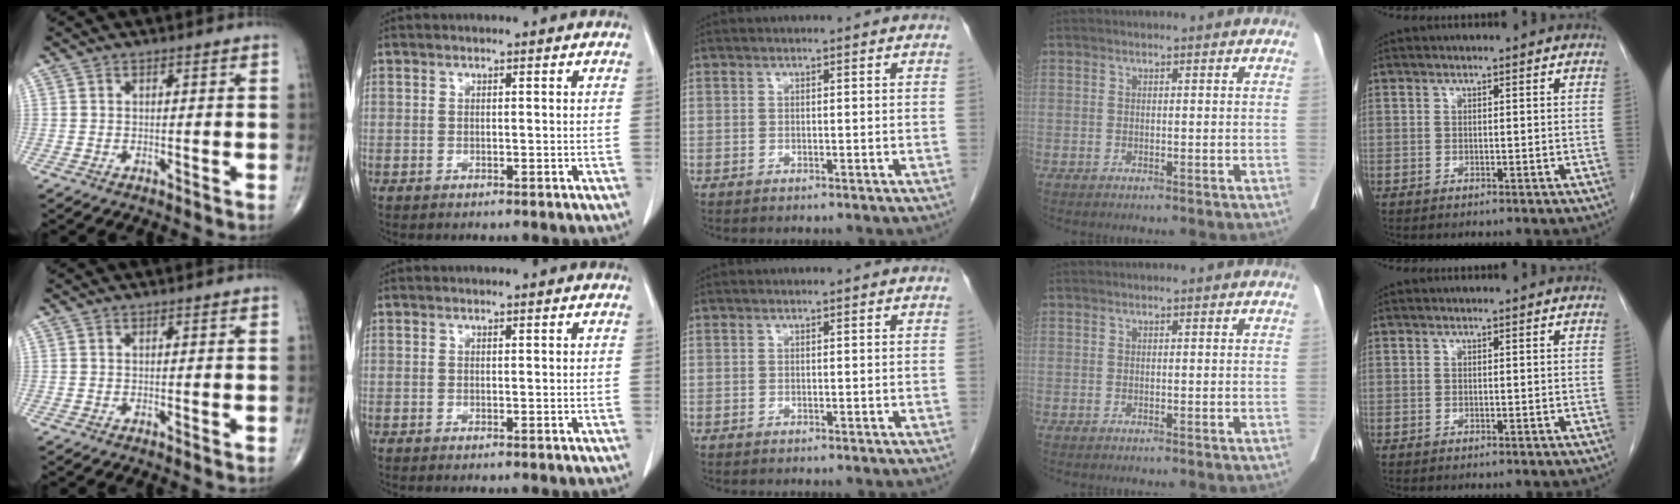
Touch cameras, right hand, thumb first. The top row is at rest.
{}